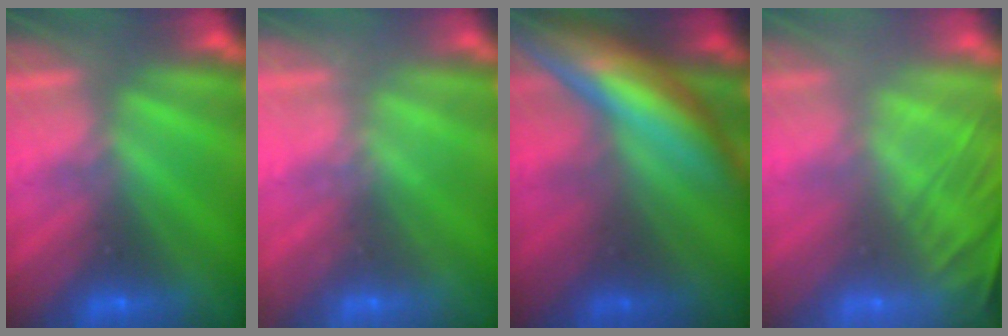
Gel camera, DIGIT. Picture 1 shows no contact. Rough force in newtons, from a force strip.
{"total": 2.4}
{"total": 9.0}
{"total": 6.9}